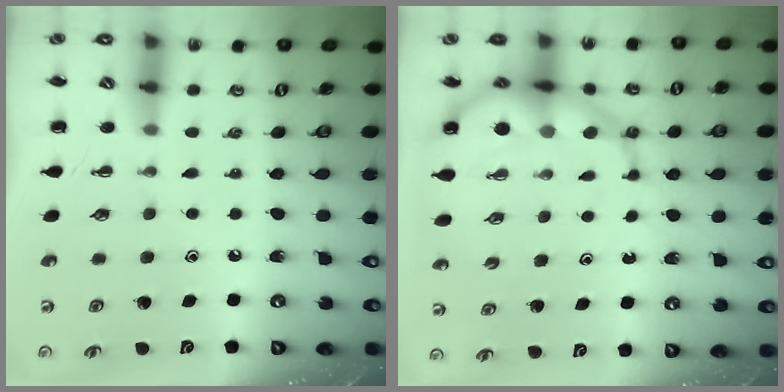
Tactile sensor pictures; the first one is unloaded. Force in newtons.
{"total": 10.7, "press": 10.3, "slide": 3.0}